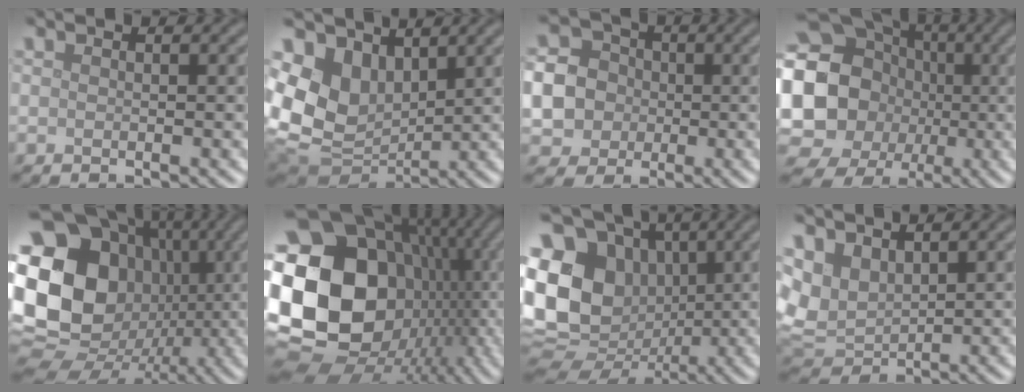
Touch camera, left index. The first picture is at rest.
{"total": 9.7, "force": [2.5, 7.3, 5.8], "torque": [-0.148, -0.012, 0.052]}
{"total": 8.3, "force": [-1.0, 7.7, 2.9], "torque": [-0.075, -0.001, -0.046]}
{"total": 18.5, "force": [-0.1, 17.2, 6.7], "torque": [-0.154, 0.011, -0.038]}
{"total": 22.5, "force": [1.6, 19.3, 11.5], "torque": [-0.235, 0.019, -0.012]}
{"total": 22.6, "force": [-0.6, 18.5, 13.1], "torque": [-0.255, -0.005, -0.025]}
{"total": 15.9, "force": [1.0, 13.0, 9.3], "torque": [-0.195, 0.009, 0.017]}
{"total": 5.1, "force": [2.2, 3.5, 3.0], "torque": [-0.084, 0.000, 0.043]}